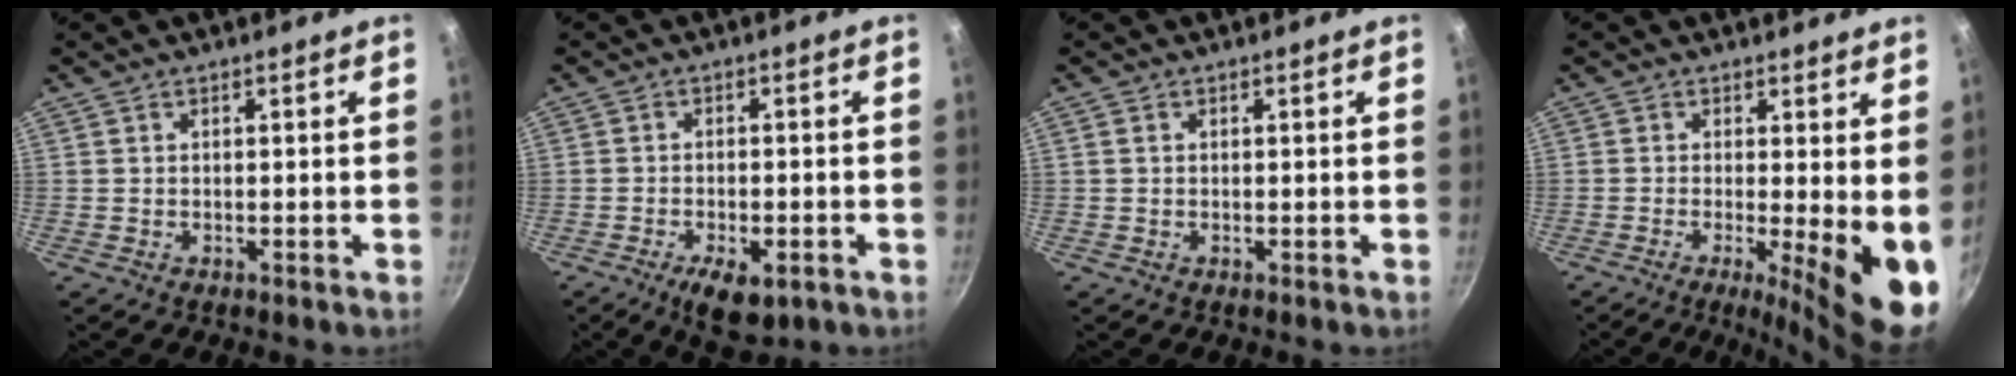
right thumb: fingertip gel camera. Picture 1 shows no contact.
{"total": 7.3, "force": [-3.4, 3.3, 5.5], "torque": [-0.082, 0.011, -0.046]}
{"total": 0.7, "force": [0.1, 0.6, 0.4], "torque": [-0.006, 0.004, 0.001]}
{"total": 10.9, "force": [-1.1, 2.8, 10.5], "torque": [-0.126, -0.017, -0.012]}